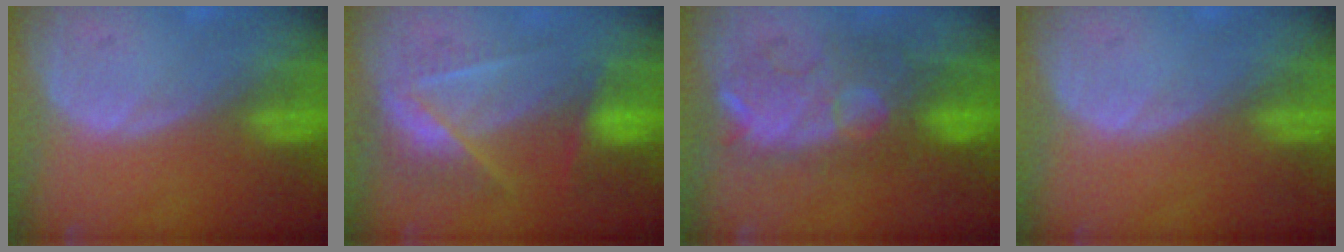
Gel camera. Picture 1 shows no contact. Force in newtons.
{"total": 7.2, "press": 6.3, "slide": 3.5}
{"total": 9.0, "press": 9.0, "slide": 1.2}
{"total": 0.0}